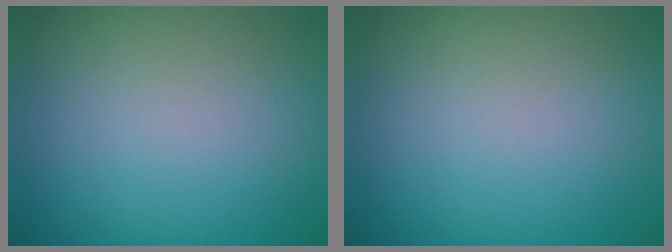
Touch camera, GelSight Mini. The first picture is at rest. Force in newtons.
{"total": 0.0}